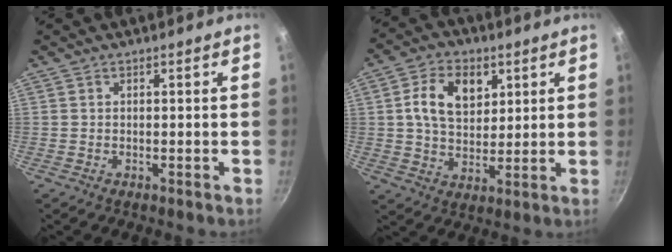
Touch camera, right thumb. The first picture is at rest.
{"total": 11.1, "force": [3.5, 7.6, 7.2], "torque": [-0.102, -0.007, 0.055]}